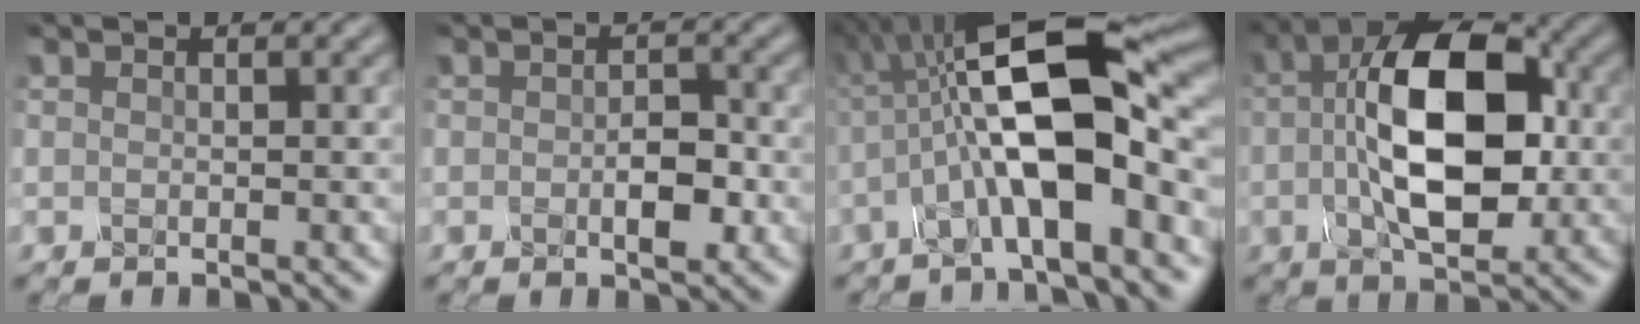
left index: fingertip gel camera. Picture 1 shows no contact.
{"total": 2.5, "force": [-0.8, 1.3, 2.0], "torque": [-0.033, -0.009, -0.013]}
{"total": 12.2, "force": [-1.2, 3.9, 11.5], "torque": [-0.193, 0.015, -0.028]}
{"total": 11.3, "force": [0.4, 5.9, 9.6], "torque": [-0.155, 0.011, -0.002]}